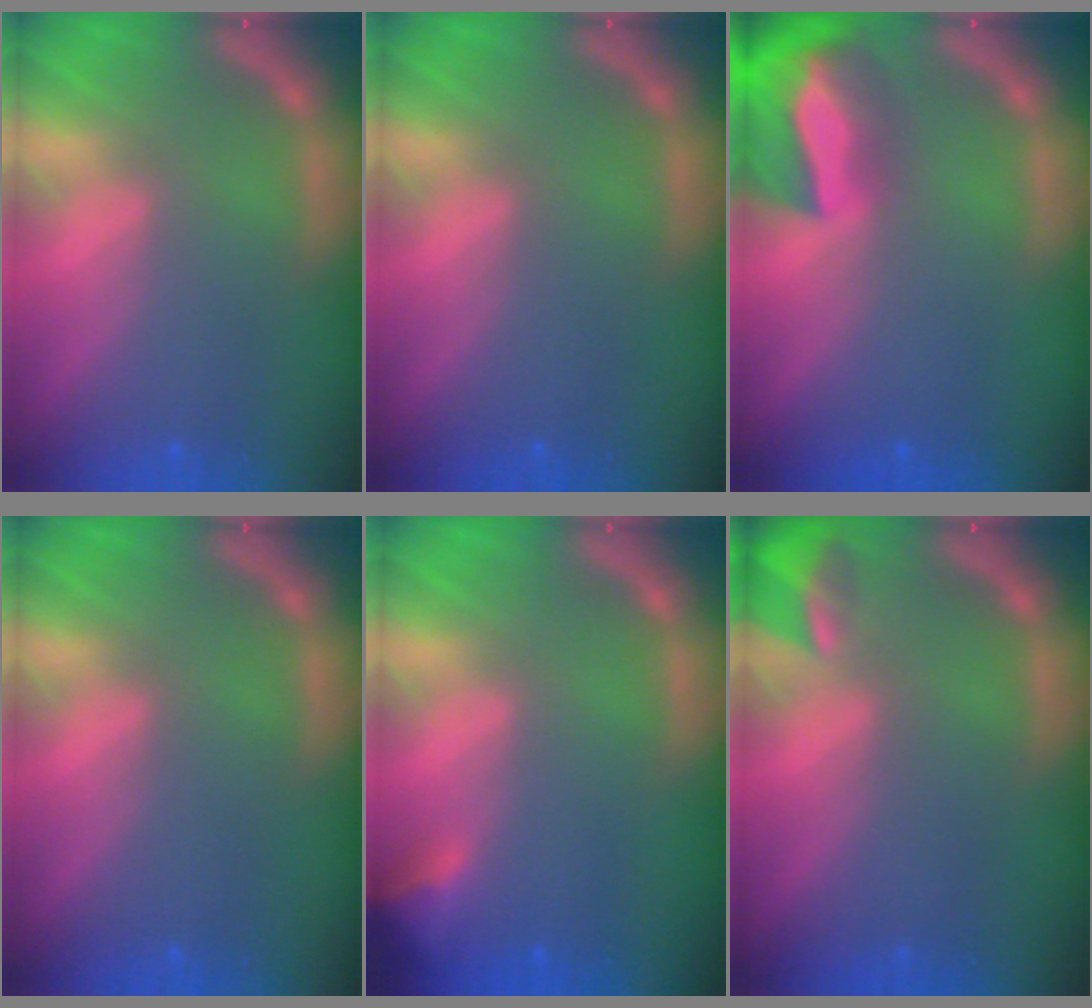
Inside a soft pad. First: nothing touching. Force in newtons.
{"total": 0.0}
{"total": 10.0}
{"total": 0.0}
{"total": 2.4}
{"total": 2.9}